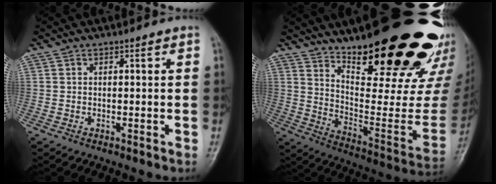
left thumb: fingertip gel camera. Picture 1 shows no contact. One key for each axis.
{"total": 30.2, "fx": 20.1, "fy": 8.7, "fz": 20.9, "tx": -0.262, "ty": -0.107, "tz": 0.303}